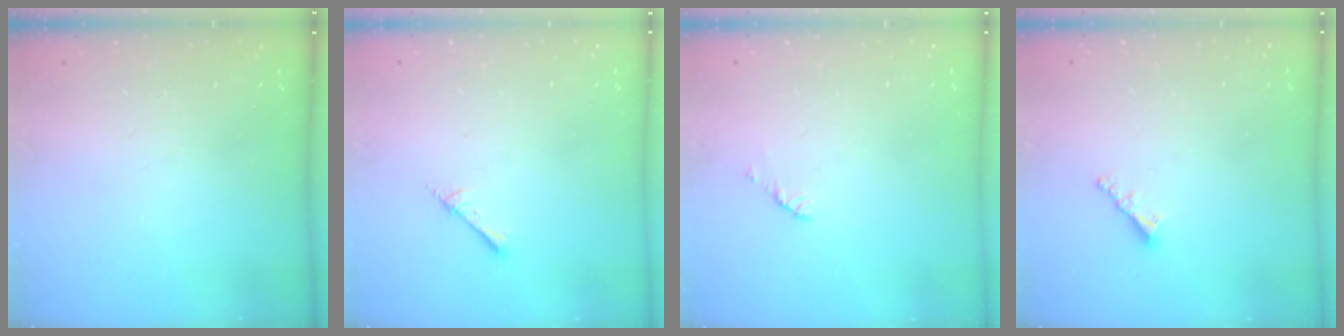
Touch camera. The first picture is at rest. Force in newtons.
{"total": 3.1, "press": 3.1, "slide": 0.3}
{"total": 2.8, "press": 2.7, "slide": 0.4}
{"total": 2.3, "press": 2.3, "slide": 0.1}